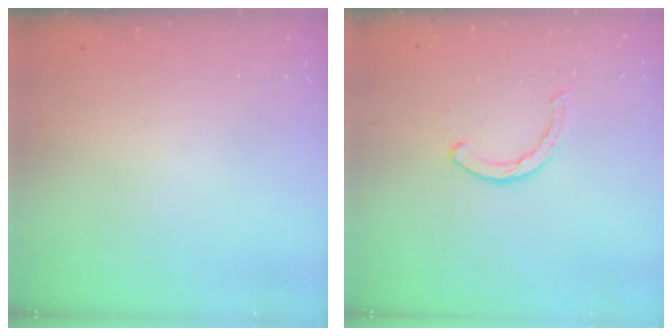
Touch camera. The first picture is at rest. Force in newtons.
{"total": 2.4, "press": 2.4, "slide": 0.4}